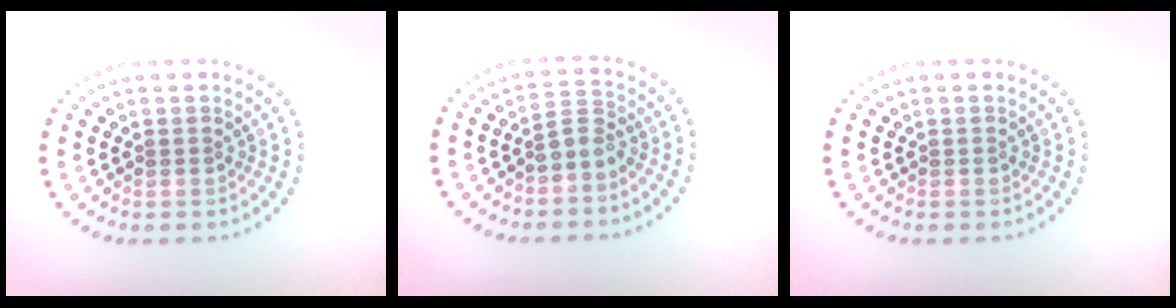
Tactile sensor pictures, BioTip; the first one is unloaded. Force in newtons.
{"total": 1.9, "press": 1.5, "slide": 1.2}
{"total": 0.0}